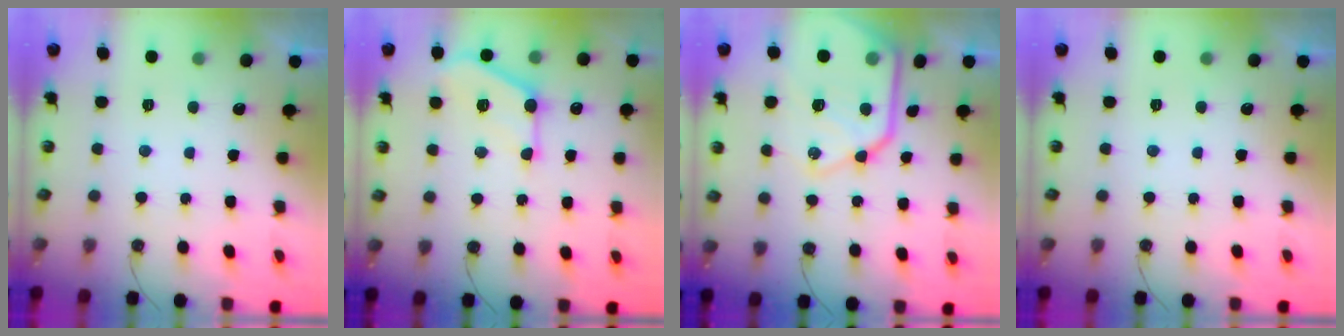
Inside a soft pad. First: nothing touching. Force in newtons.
{"total": 13.0, "press": 13.0, "slide": 0.9}
{"total": 23.8, "press": 23.7, "slide": 2.1}
{"total": 0.0}